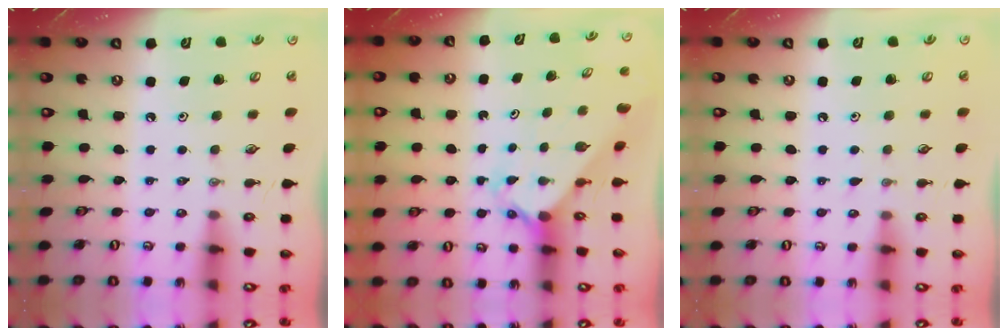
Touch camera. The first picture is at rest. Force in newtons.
{"total": 2.5, "press": 2.5, "slide": 0.3}
{"total": 3.7, "press": 3.7, "slide": 0.5}